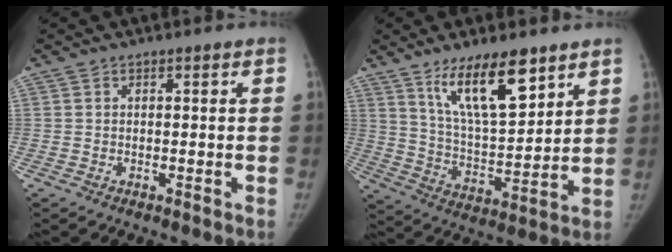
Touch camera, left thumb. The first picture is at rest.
{"total": 15.0, "force": [9.4, 4.8, 10.7], "torque": [-0.157, -0.057, 0.176]}